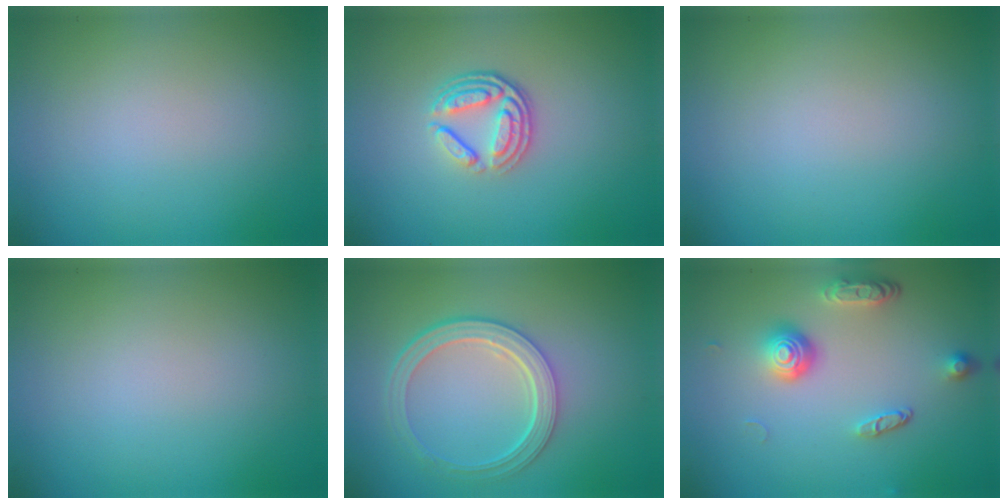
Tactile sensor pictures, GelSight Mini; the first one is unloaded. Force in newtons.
{"total": 3.9, "press": 2.8, "slide": 2.7}
{"total": 0.0}
{"total": 0.0}
{"total": 4.8, "press": 3.6, "slide": 3.2}
{"total": 3.9, "press": 2.9, "slide": 2.7}